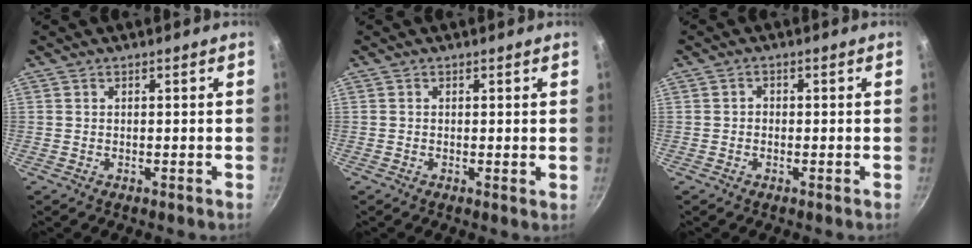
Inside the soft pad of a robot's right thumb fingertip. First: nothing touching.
{"total": 0.6, "force": [0.2, 0.3, 0.6], "torque": [-0.007, -0.005, -0.001]}
{"total": 1.1, "force": [-0.3, 0.9, 0.5], "torque": [-0.006, 0.005, -0.007]}